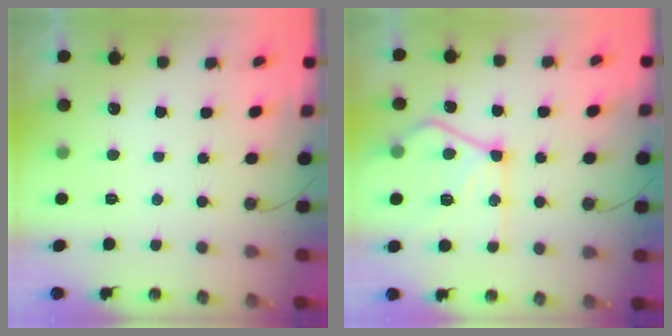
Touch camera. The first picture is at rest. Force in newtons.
{"total": 17.9, "press": 17.8, "slide": 1.9}